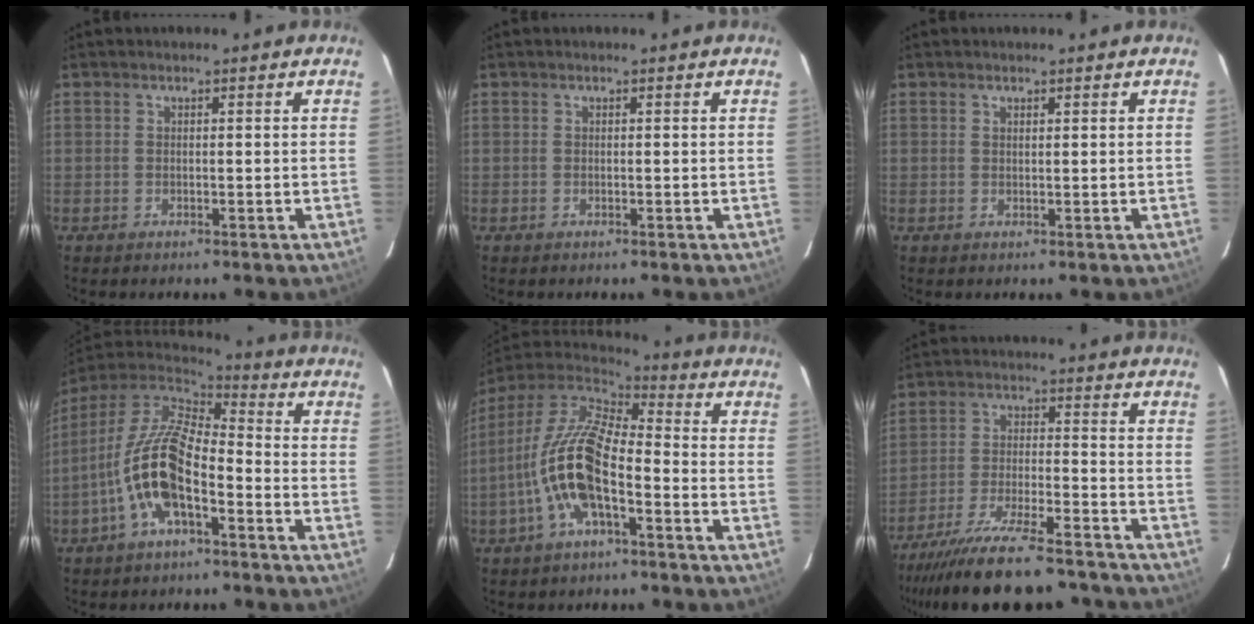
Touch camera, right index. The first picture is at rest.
{"total": 0.0}
{"total": 0.6, "force": [0.6, 0.1, 0.2], "torque": [-0.005, 0.000, 0.011]}
{"total": 15.3, "force": [-5.4, 6.0, 12.9], "torque": [-0.263, 0.002, -0.112]}
{"total": 16.2, "force": [-5.1, 6.1, 14.1], "torque": [-0.284, -0.001, -0.106]}
{"total": 22.0, "force": [-19.4, 4.1, 9.6], "torque": [-0.184, -0.035, -0.289]}